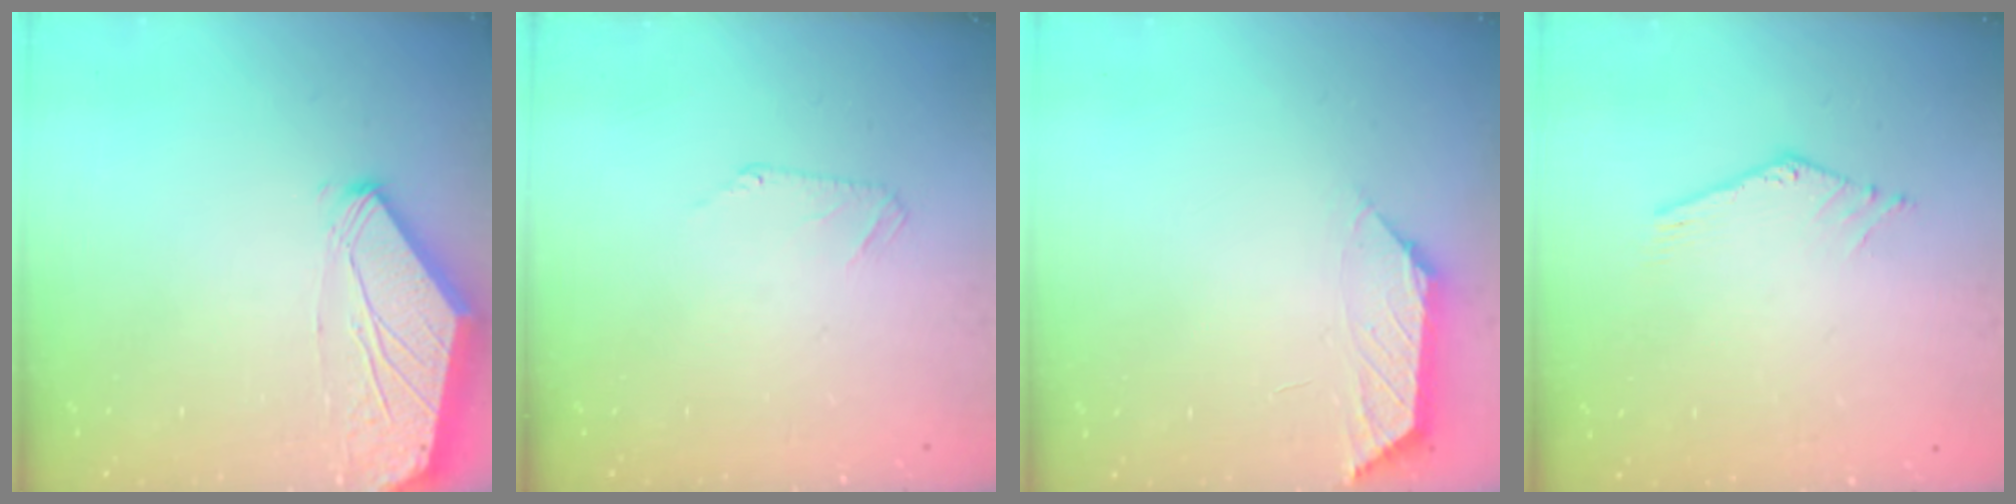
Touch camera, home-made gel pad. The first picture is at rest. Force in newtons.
{"total": 2.4, "press": 2.4, "slide": 0.5}
{"total": 1.5, "press": 1.5, "slide": 0.5}
{"total": 1.6, "press": 1.6, "slide": 0.0}